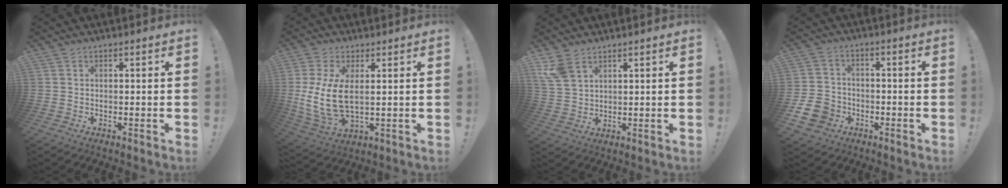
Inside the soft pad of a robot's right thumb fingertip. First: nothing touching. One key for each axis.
{"total": 12.4, "fx": 1.7, "fy": 6.7, "fz": 10.3, "tx": -0.202, "ty": -0.015, "tz": 0.038}
{"total": 6.7, "fx": 4.5, "fy": 3.6, "fz": 3.6, "tx": -0.066, "ty": -0.012, "tz": 0.090}
{"total": 9.6, "fx": -4.4, "fy": 7.6, "fz": 3.8, "tx": -0.075, "ty": 0.028, "tz": -0.079}